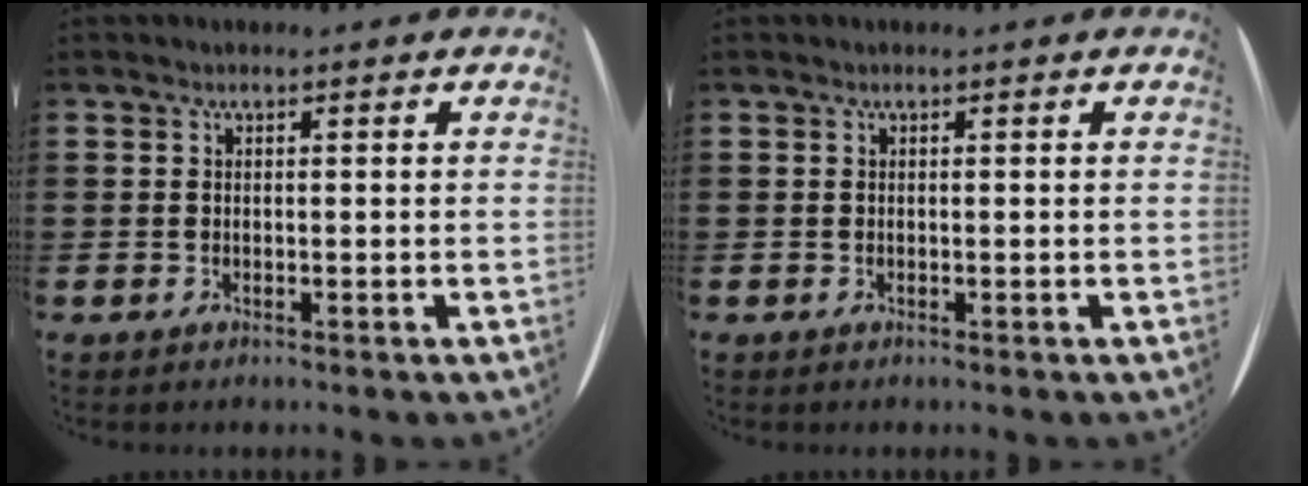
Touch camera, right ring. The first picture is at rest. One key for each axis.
{"total": 0.0}